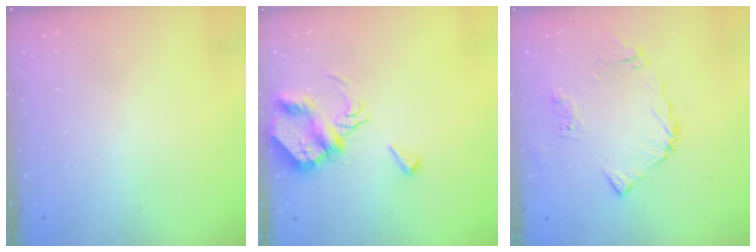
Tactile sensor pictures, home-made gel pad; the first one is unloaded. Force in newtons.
{"total": 8.3, "press": 8.2, "slide": 0.6}
{"total": 8.3, "press": 8.3, "slide": 1.0}